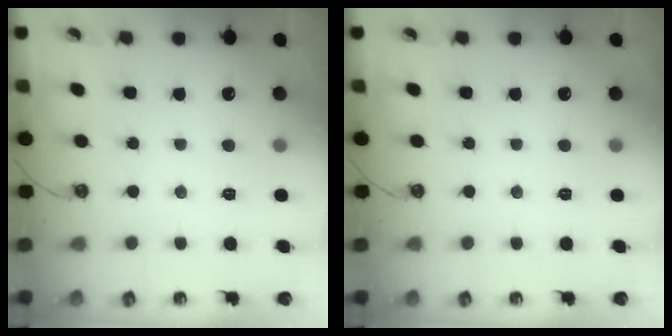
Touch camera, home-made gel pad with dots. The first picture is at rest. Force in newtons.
{"total": 0.0}